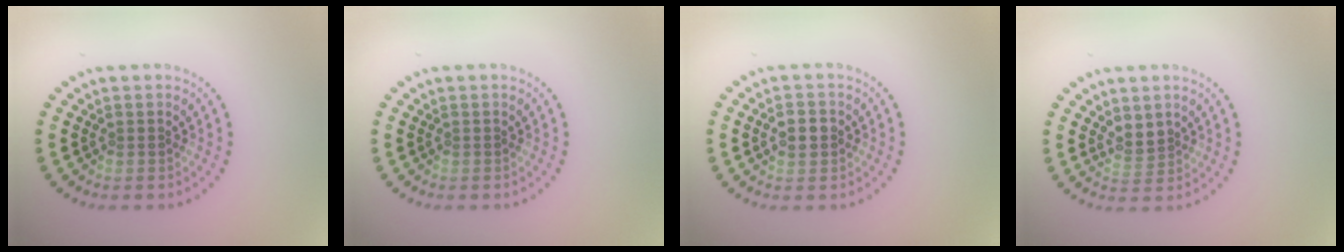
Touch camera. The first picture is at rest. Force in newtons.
{"total": 0.0}
{"total": 2.1, "press": 2.0, "slide": 0.2}
{"total": 1.5, "press": 1.3, "slide": 0.8}